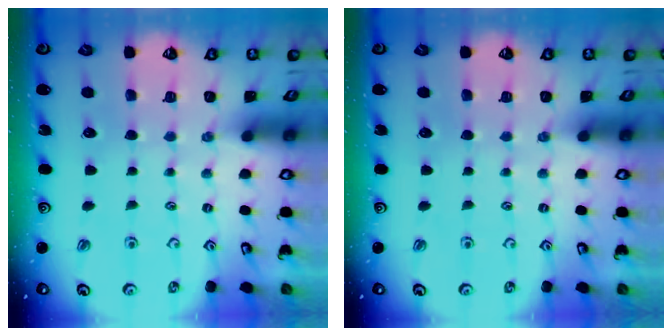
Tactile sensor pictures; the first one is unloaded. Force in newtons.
{"total": 0.0}